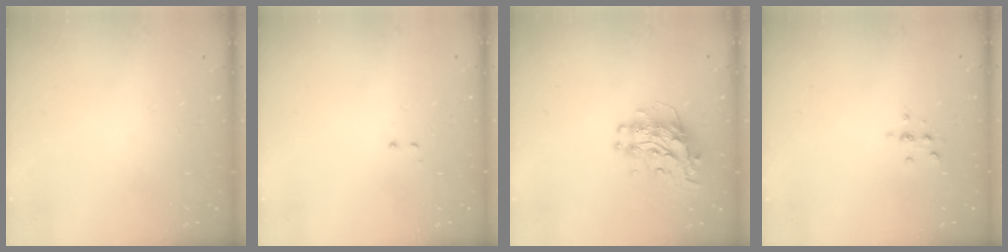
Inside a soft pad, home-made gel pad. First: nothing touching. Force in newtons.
{"total": 0.5, "press": 0.5, "slide": 0.3}
{"total": 11.5, "press": 11.5, "slide": 1.0}
{"total": 2.2, "press": 2.1, "slide": 0.2}